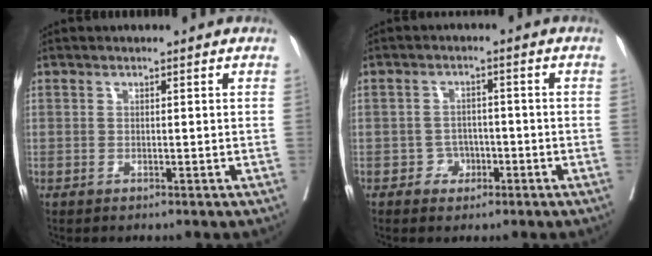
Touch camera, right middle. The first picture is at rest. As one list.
[{"total": 5.5, "force": [-2.6, 4.2, 2.5], "torque": [-0.033, 0.016, -0.038]}]